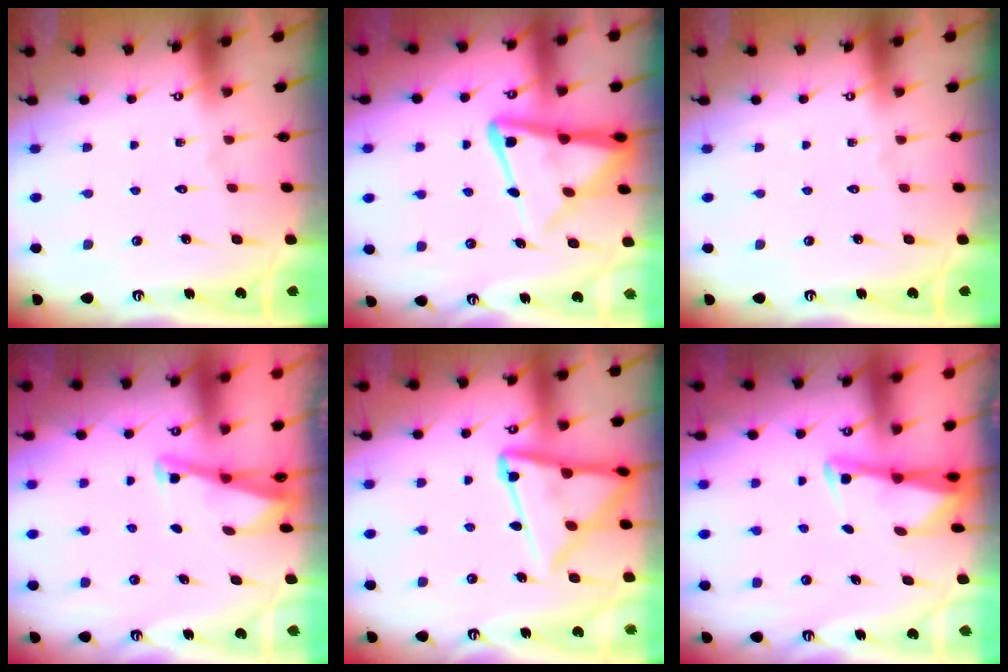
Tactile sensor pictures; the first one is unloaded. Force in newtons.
{"total": 13.3, "press": 13.2, "slide": 1.4}
{"total": 0.0}
{"total": 3.0, "press": 3.0, "slide": 0.3}
{"total": 16.2, "press": 16.1, "slide": 1.7}
{"total": 3.2, "press": 3.2, "slide": 0.4}